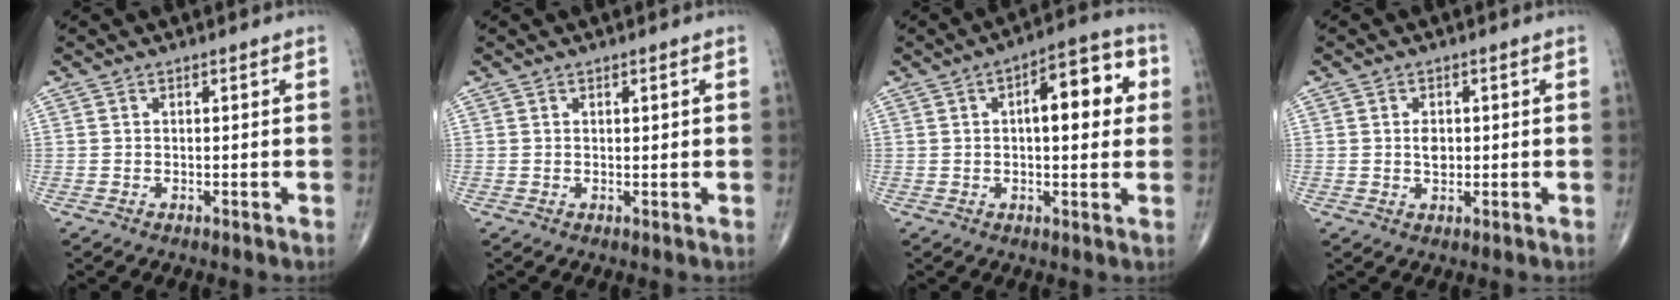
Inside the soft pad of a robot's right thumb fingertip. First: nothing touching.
{"total": 0.9, "force": [0.2, 0.2, 0.8], "torque": [-0.010, 0.001, 0.003]}
{"total": 11.9, "force": [2.2, 5.0, 10.6], "torque": [-0.117, 0.019, 0.025]}
{"total": 2.5, "force": [0.2, 1.6, 1.8], "torque": [-0.023, -0.002, 0.004]}